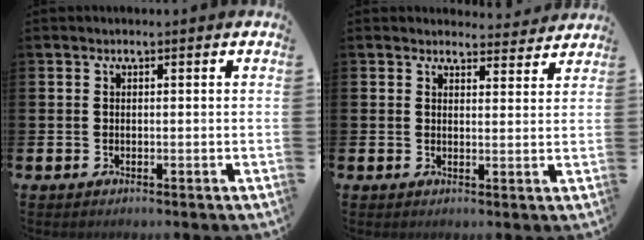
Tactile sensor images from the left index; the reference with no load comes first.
{"total": 3.1, "force": [3.0, 0.7, -0.1], "torque": [0.009, -0.021, 0.052]}